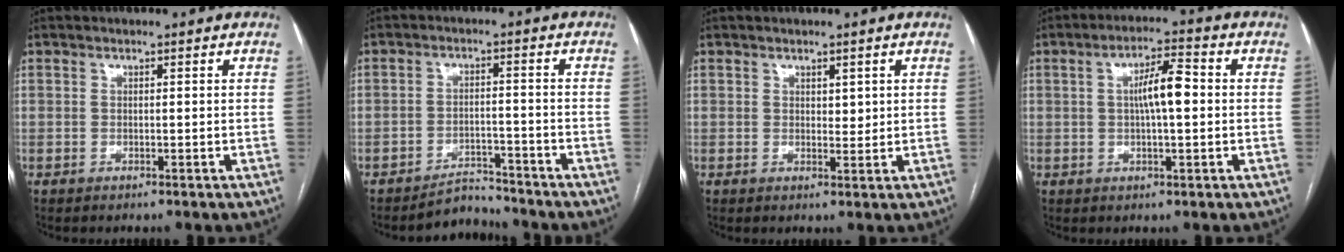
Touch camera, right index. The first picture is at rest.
{"total": 4.3, "force": [-4.2, 0.9, -0.2], "torque": [0.003, 0.002, -0.065]}
{"total": 0.5, "force": [0.4, 0.2, 0.3], "torque": [-0.006, -0.003, 0.005]}
{"total": 6.4, "force": [0.4, 1.3, 6.2], "torque": [-0.113, 0.015, 0.005]}